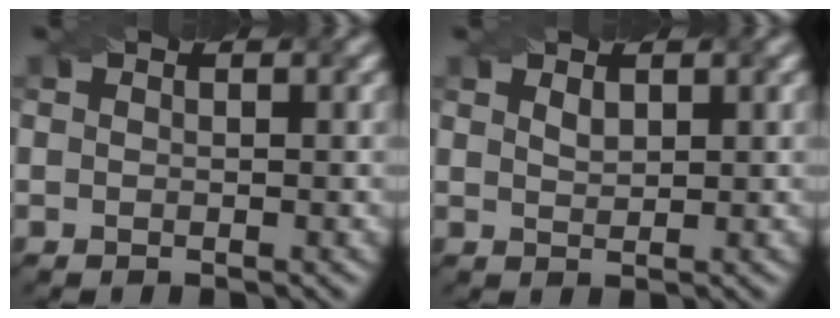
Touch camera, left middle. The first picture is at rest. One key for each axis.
{"total": 1.0, "fx": 0.7, "fy": 0.5, "fz": 0.6, "tx": -0.014, "ty": -0.001, "tz": 0.017}